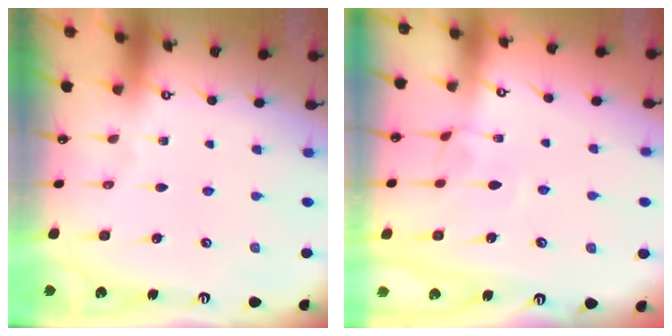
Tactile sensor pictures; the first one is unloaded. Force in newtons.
{"total": 3.0, "press": 3.0, "slide": 0.3}